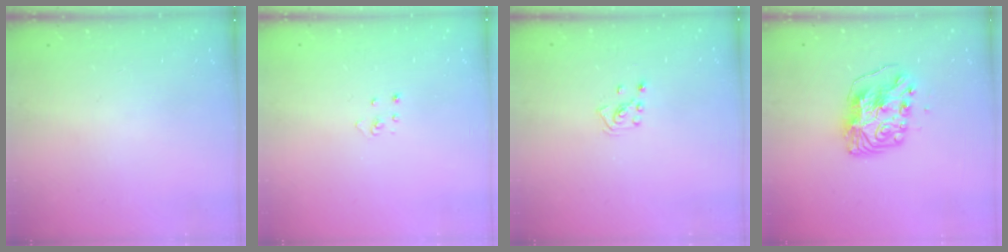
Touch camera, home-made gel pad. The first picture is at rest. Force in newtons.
{"total": 2.2, "press": 2.2, "slide": 0.2}
{"total": 2.6, "press": 2.6, "slide": 0.5}
{"total": 9.2, "press": 9.1, "slide": 1.1}